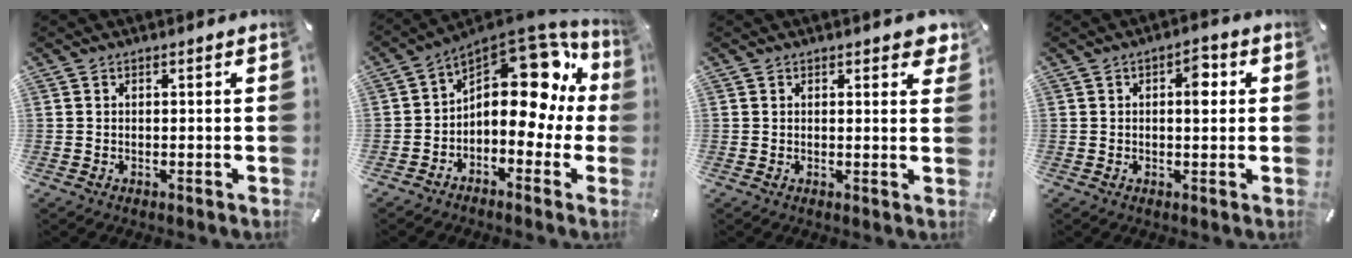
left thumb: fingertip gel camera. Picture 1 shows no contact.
{"total": 18.2, "force": [5.3, 11.2, 13.2], "torque": [-0.160, -0.043, 0.091]}
{"total": 2.2, "force": [1.7, 0.9, 1.0], "torque": [-0.009, -0.006, 0.028]}
{"total": 4.6, "force": [1.0, 2.3, 3.9], "torque": [-0.050, -0.004, 0.008]}